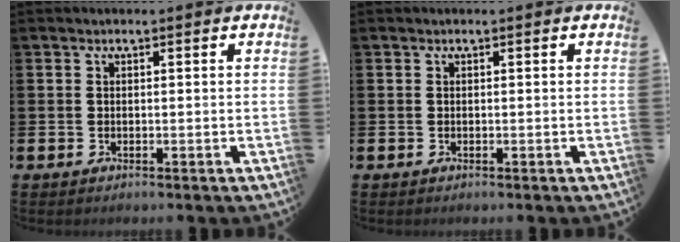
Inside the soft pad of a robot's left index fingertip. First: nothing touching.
{"total": 0.0}